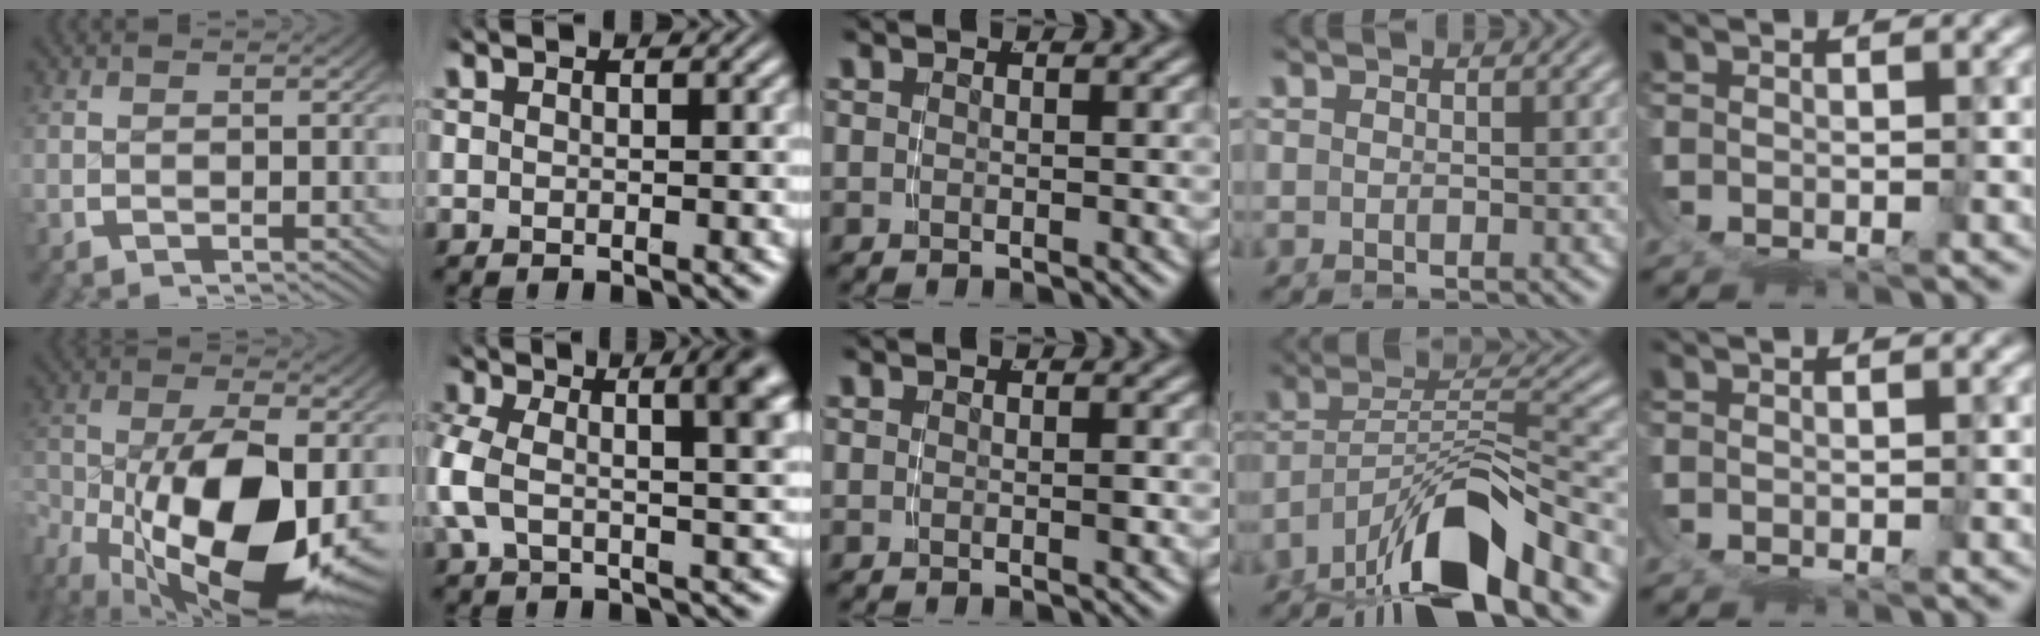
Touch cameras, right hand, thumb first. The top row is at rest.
{"thumb": {"total": 19.9, "force": [-4.7, 11.2, 15.8], "torque": [-0.289, -0.065, -0.038]}, "index": {"total": 8.1, "force": [1.6, 3.6, 7.0], "torque": [-0.112, 0.005, 0.026]}, "ring": {"total": 9.8, "force": [-4.1, 5.6, 6.9], "torque": [-0.121, -0.030, -0.049]}}